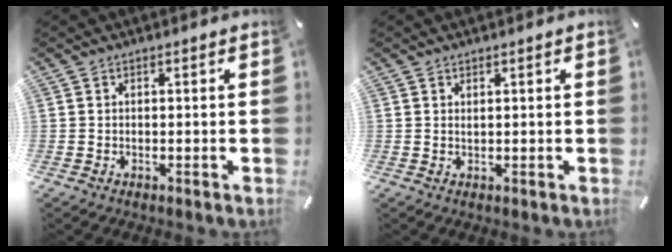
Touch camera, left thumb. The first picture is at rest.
{"total": 0.7, "force": [0.4, 0.1, 0.5], "torque": [-0.011, -0.001, 0.007]}